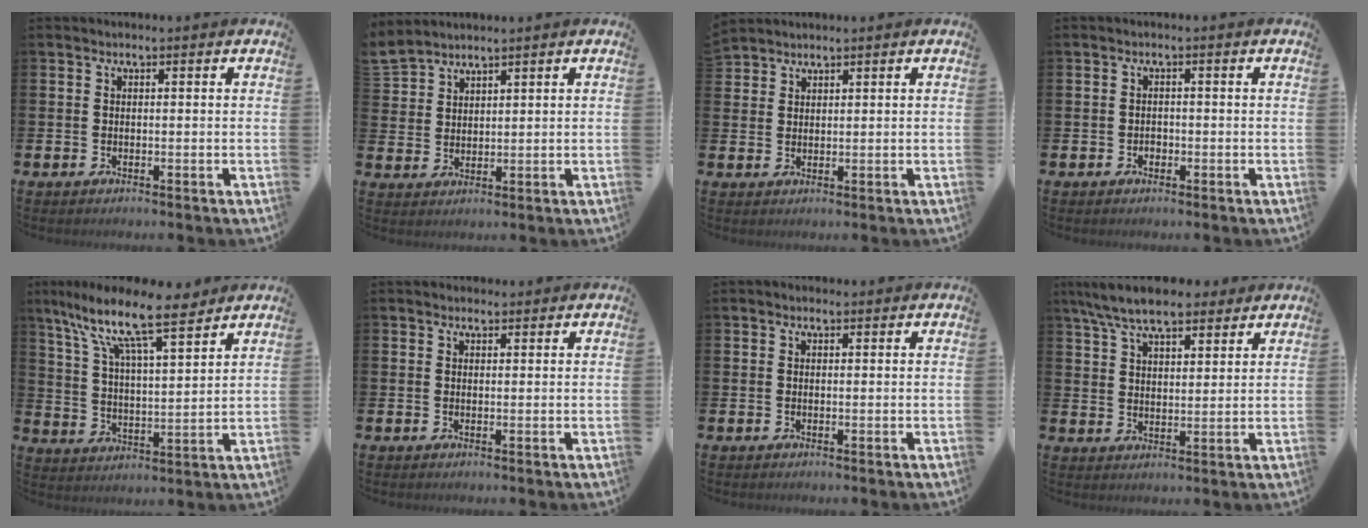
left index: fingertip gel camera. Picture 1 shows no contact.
{"total": 3.5, "force": [3.5, 0.5, -0.3], "torque": [-0.004, -0.019, 0.066]}
{"total": 2.3, "force": [2.3, 0.4, -0.4], "torque": [0.012, -0.012, 0.042]}
{"total": 1.0, "force": [-0.5, 0.8, 0.3], "torque": [-0.006, 0.003, -0.012]}
{"total": 11.8, "force": [9.3, 2.7, 6.7], "torque": [-0.151, -0.051, 0.156]}
{"total": 1.4, "force": [1.2, 0.6, 0.1], "torque": [0.007, 0.001, 0.021]}
{"total": 0.8, "force": [0.7, 0.3, 0.2], "torque": [0.006, -0.001, 0.009]}
{"total": 8.1, "force": [7.2, 2.1, 3.0], "torque": [-0.080, -0.018, 0.133]}